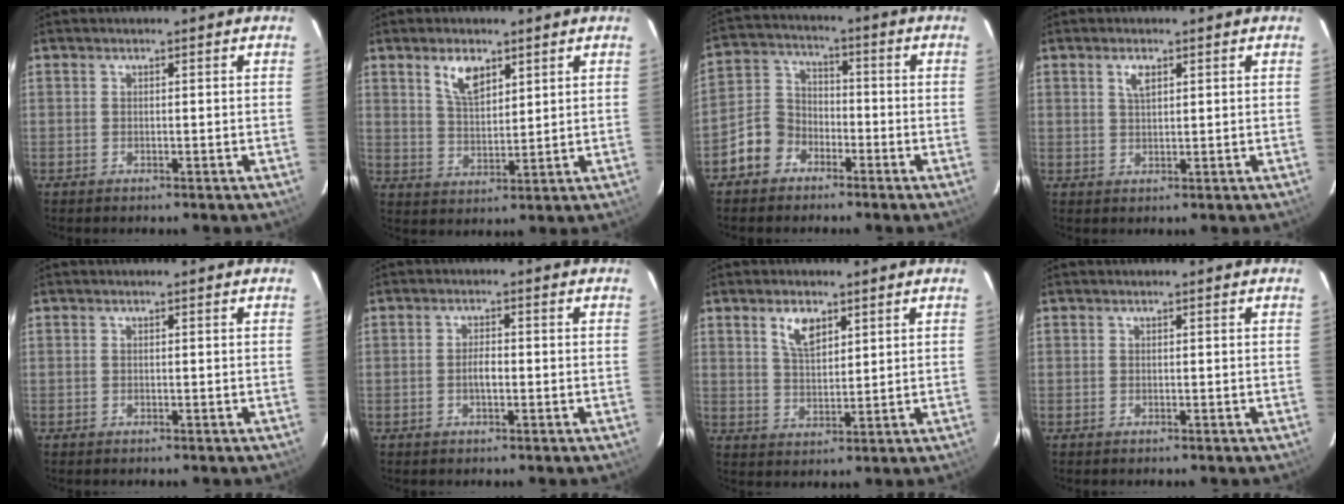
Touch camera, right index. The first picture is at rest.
{"total": 6.4, "force": [3.8, 3.0, 4.2], "torque": [-0.076, 0.005, 0.075]}
{"total": 7.6, "force": [-4.5, 5.7, 2.1], "torque": [-0.052, 0.031, -0.086]}
{"total": 2.5, "force": [1.2, 1.1, 1.9], "torque": [-0.035, 0.003, 0.023]}
{"total": 0.0}
{"total": 2.4, "force": [-0.6, 1.0, 2.1], "torque": [-0.039, 0.001, -0.011]}
{"total": 5.6, "force": [3.2, 2.7, 3.8], "torque": [-0.068, 0.004, 0.062]}
{"total": 0.0}